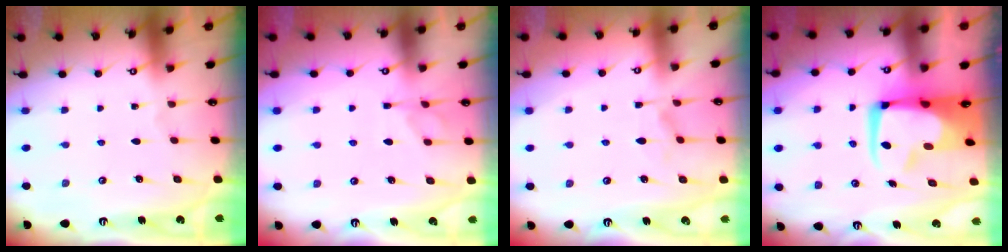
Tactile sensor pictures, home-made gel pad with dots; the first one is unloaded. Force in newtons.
{"total": 1.3, "press": 0.5, "slide": 1.2}
{"total": 1.6, "press": 1.3, "slide": 0.9}
{"total": 6.3, "press": 6.2, "slide": 1.0}